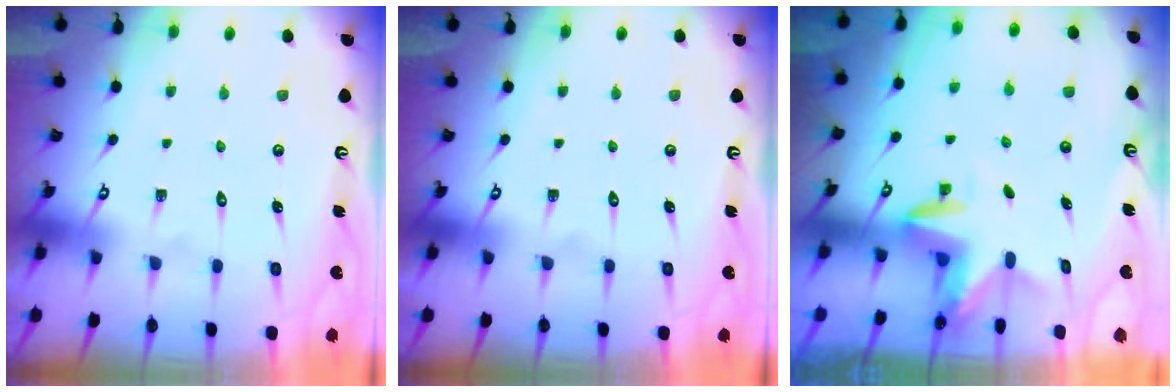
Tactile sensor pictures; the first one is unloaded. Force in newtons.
{"total": 0.0}
{"total": 3.1, "press": 3.1, "slide": 0.3}